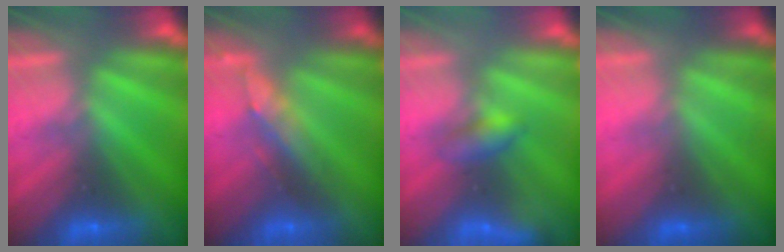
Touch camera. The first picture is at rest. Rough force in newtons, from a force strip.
{"total": 2.8}
{"total": 2.1}
{"total": 2.2}